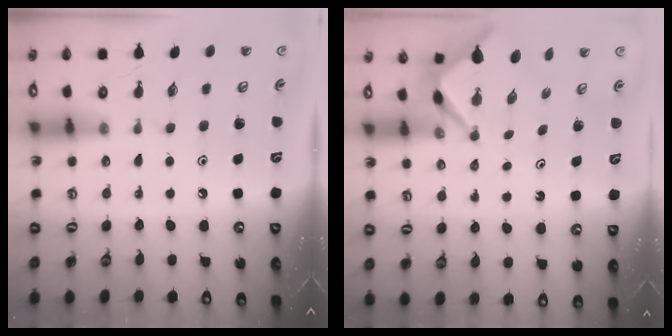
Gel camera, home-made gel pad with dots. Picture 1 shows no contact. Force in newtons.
{"total": 2.9, "press": 2.9, "slide": 0.2}